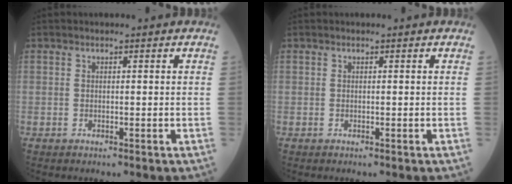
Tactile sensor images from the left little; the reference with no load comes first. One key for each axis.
{"total": 0.0}